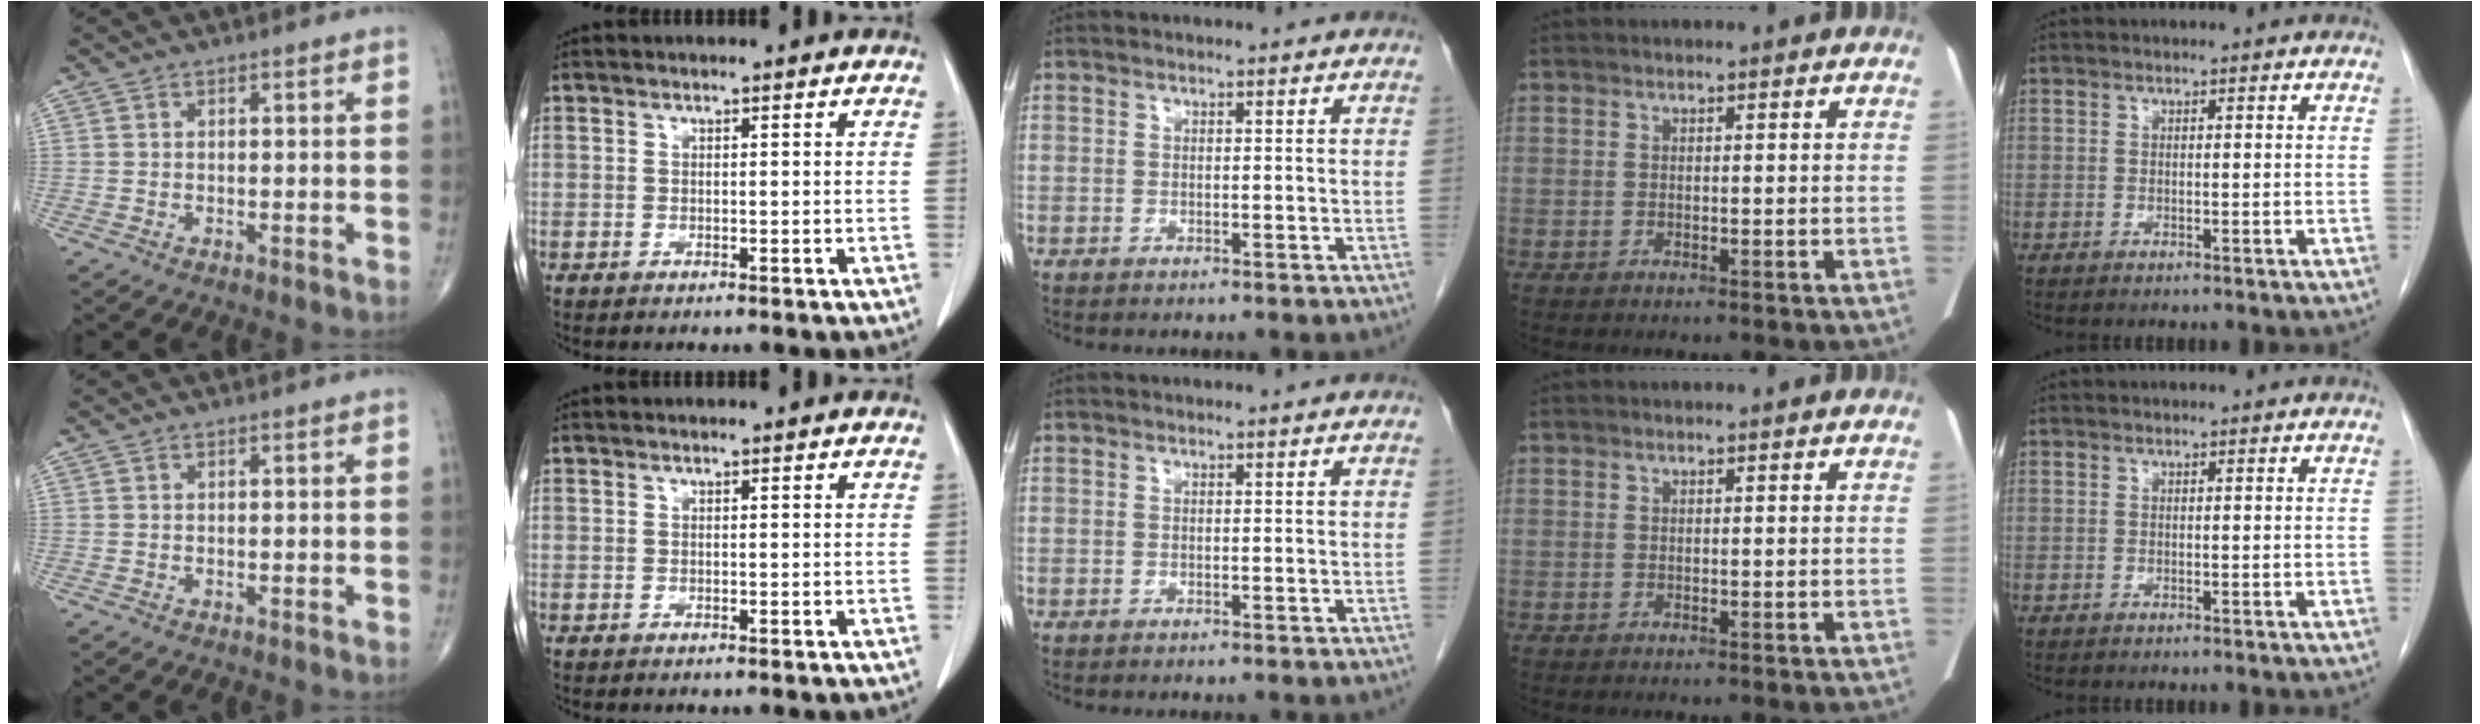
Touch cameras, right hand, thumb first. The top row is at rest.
{}